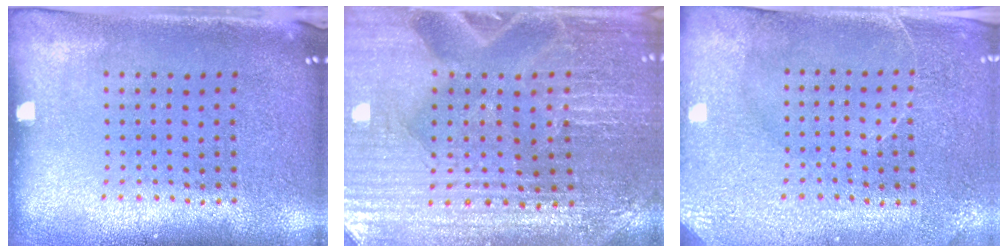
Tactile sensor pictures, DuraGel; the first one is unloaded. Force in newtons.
{"total": 2.9, "press": 2.8, "slide": 0.3}
{"total": 3.0, "press": 2.9, "slide": 0.6}